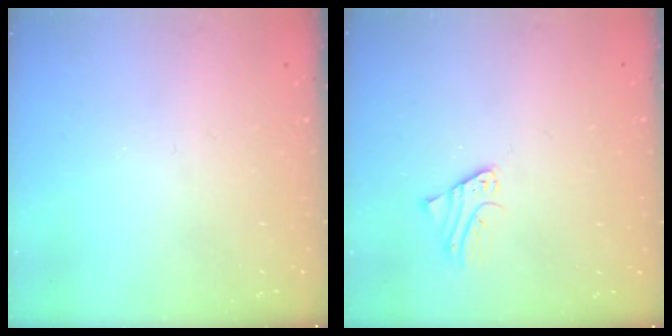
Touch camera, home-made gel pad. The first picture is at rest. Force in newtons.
{"total": 1.8, "press": 1.7, "slide": 0.1}